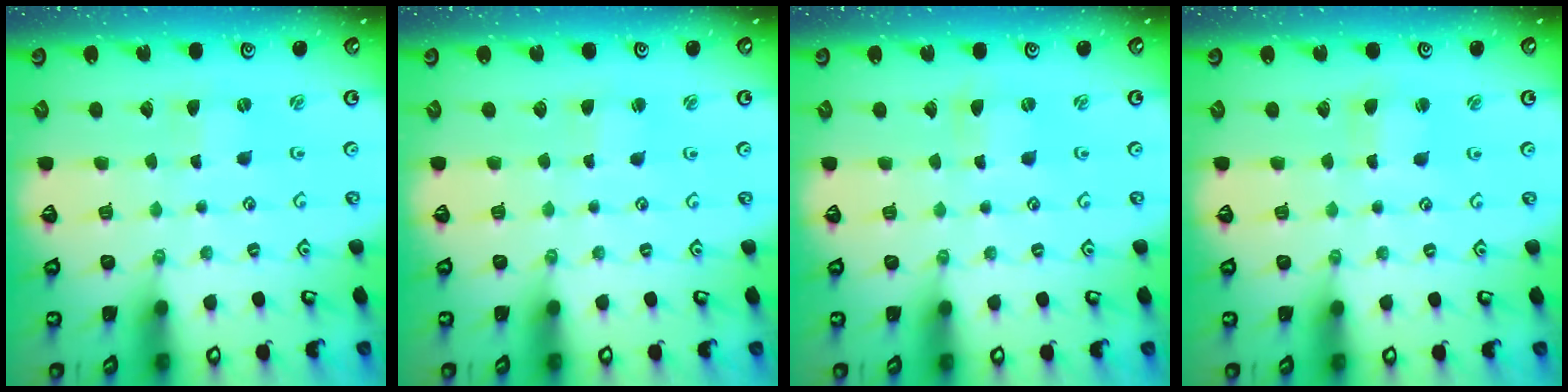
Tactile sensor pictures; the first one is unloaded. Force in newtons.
{"total": 1.9, "press": 1.8, "slide": 0.3}
{"total": 0.7, "press": 0.6, "slide": 0.3}
{"total": 1.4, "press": 1.3, "slide": 0.3}